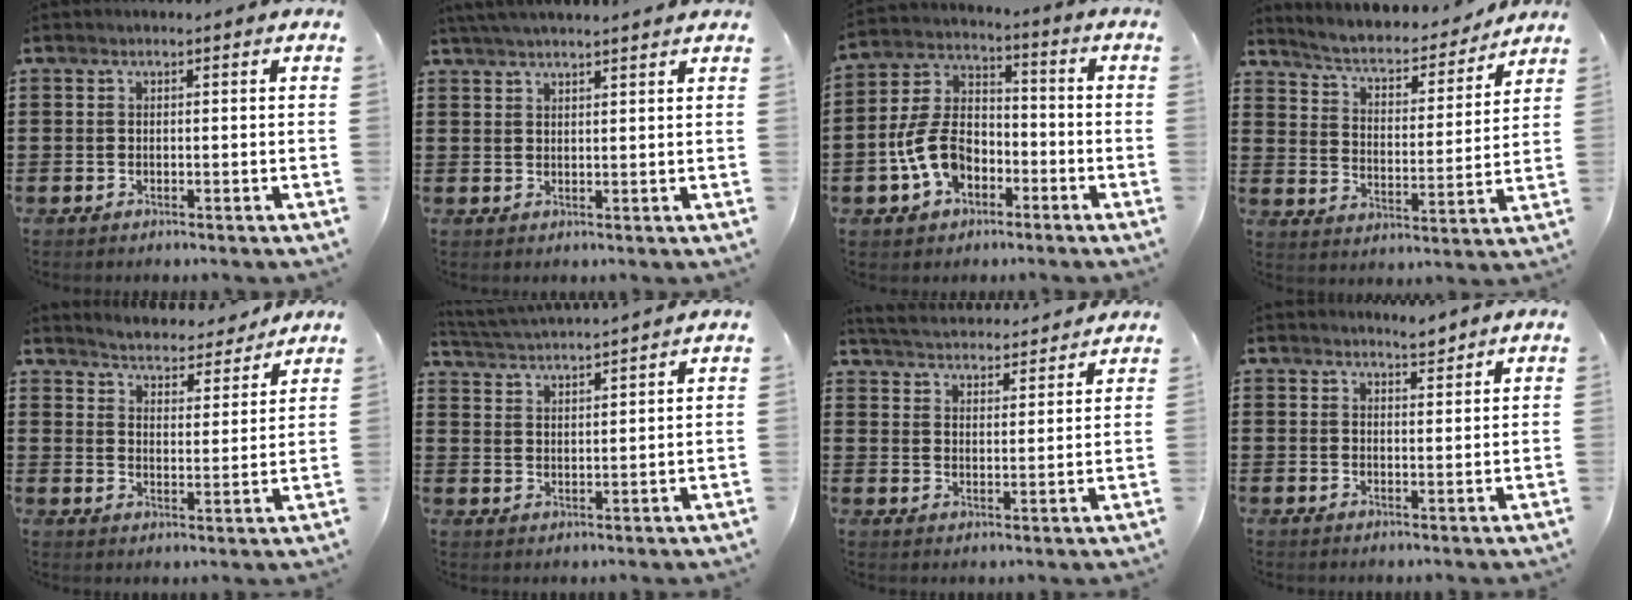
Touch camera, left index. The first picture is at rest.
{"total": 2.8, "force": [2.6, -0.6, 0.6], "torque": [-0.017, -0.002, 0.050]}
{"total": 9.5, "force": [-3.7, 6.1, 6.2], "torque": [-0.162, 0.011, -0.076]}
{"total": 5.1, "force": [4.4, 1.0, 2.2], "torque": [-0.066, -0.032, 0.068]}
{"total": 4.6, "force": [4.6, -0.2, 0.0], "torque": [-0.025, -0.034, 0.077]}
{"total": 3.7, "force": [3.6, -0.7, 0.3], "torque": [-0.022, -0.024, 0.061]}
{"total": 4.0, "force": [4.0, -0.1, 0.2], "torque": [-0.024, -0.028, 0.067]}
{"total": 2.7, "force": [2.6, 0.2, 0.6], "torque": [-0.018, -0.002, 0.050]}